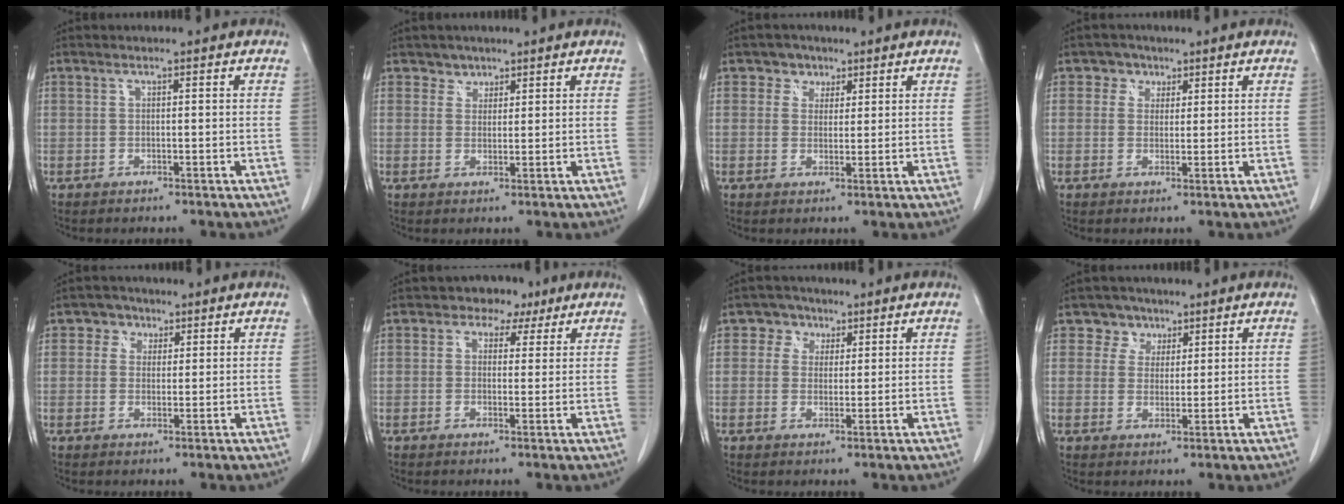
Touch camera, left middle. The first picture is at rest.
{"total": 2.0, "force": [1.5, 1.3, -0.2], "torque": [0.012, -0.001, 0.020]}
{"total": 3.0, "force": [1.7, 2.5, 0.2], "torque": [0.002, 0.004, 0.022]}
{"total": 2.7, "force": [1.4, 2.3, 0.2], "torque": [0.004, 0.003, 0.016]}
{"total": 2.9, "force": [1.4, 2.5, 0.5], "torque": [-0.003, 0.005, 0.016]}
{"total": 4.3, "force": [2.4, 3.3, 1.4], "torque": [-0.012, 0.016, 0.031]}
{"total": 3.4, "force": [1.6, 3.0, 0.5], "torque": [-0.006, 0.008, 0.023]}
{"total": 3.7, "force": [2.2, 2.9, -0.1], "torque": [0.005, 0.005, 0.033]}